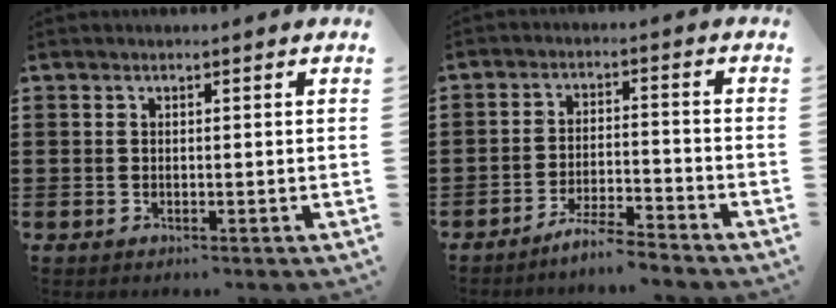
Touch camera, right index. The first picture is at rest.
{"total": 4.9, "force": [-4.6, 0.0, 1.6], "torque": [-0.042, -0.004, -0.092]}